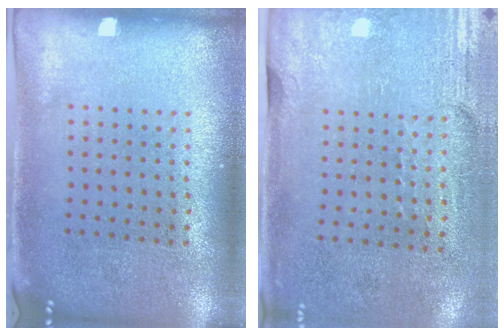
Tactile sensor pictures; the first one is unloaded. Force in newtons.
{"total": 2.9, "press": 2.5, "slide": 1.5}